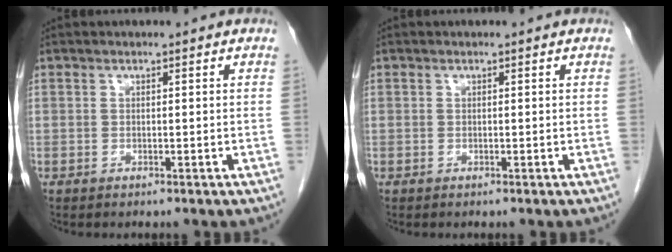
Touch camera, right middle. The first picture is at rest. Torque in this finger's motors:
{"motor_torque": [0.00, 0.00, 0.00, 0.00]}